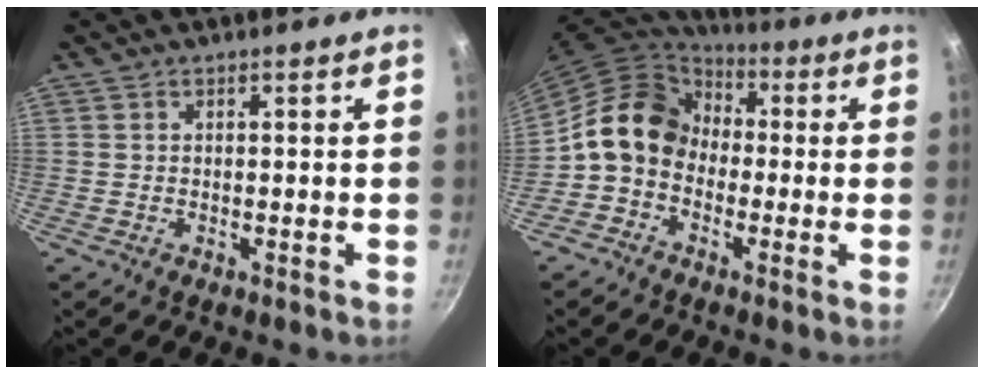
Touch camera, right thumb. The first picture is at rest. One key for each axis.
{"total": 12.8, "fx": -0.7, "fy": 10.4, "fz": 7.4, "tx": -0.096, "ty": 0.041, "tz": -0.040}